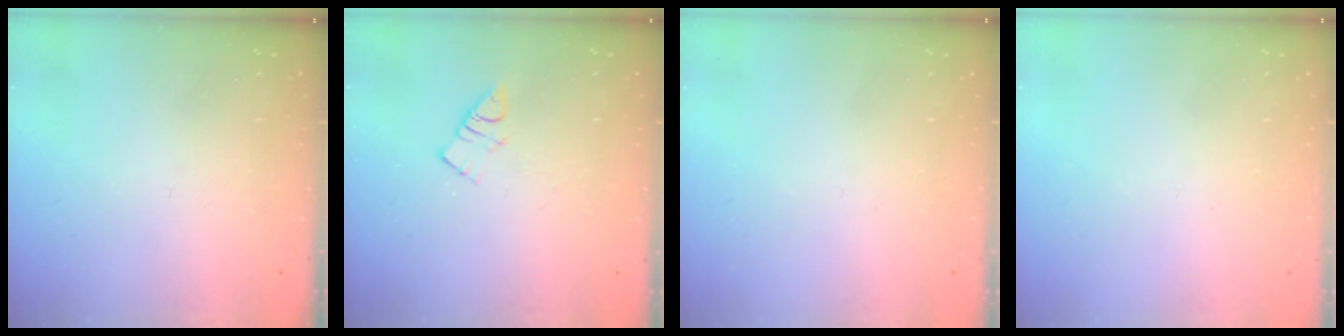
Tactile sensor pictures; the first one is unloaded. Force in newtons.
{"total": 3.9, "press": 3.9, "slide": 0.3}
{"total": 1.5, "press": 1.5, "slide": 0.1}
{"total": 1.7, "press": 1.7, "slide": 0.1}